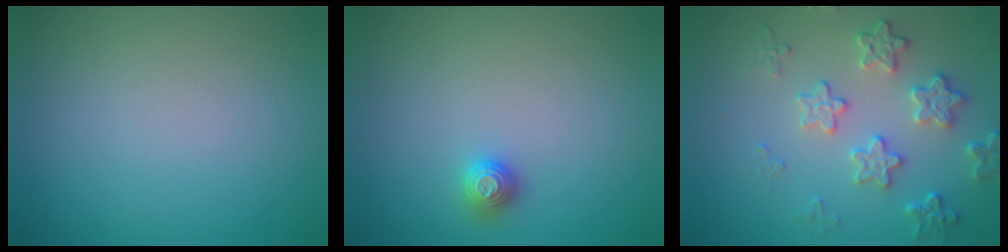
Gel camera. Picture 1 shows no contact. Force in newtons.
{"total": 1.1, "press": 1.1, "slide": 0.2}
{"total": 3.9, "press": 3.4, "slide": 1.9}